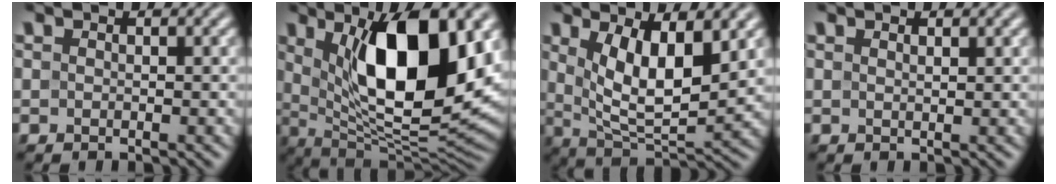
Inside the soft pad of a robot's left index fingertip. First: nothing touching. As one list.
[{"total": 13.1, "force": [3.5, 5.4, 11.5], "torque": [-0.168, -0.014, 0.062]}, {"total": 7.8, "force": [2.3, 3.1, 6.8], "torque": [-0.130, -0.017, 0.046]}, {"total": 0.8, "force": [0.6, 0.2, 0.5], "torque": [-0.005, 0.002, 0.010]}]